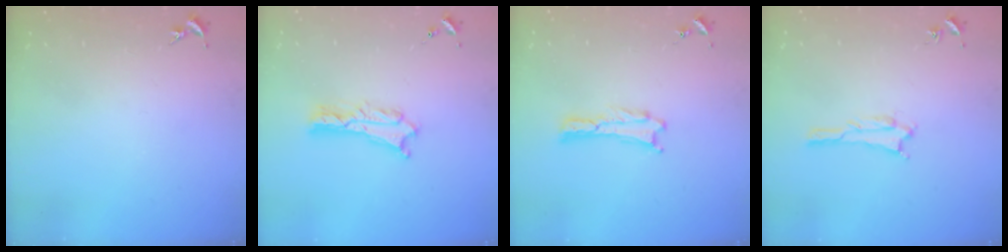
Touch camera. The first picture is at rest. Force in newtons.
{"total": 2.4, "press": 2.4, "slide": 0.2}
{"total": 0.0}
{"total": 1.1, "press": 1.1, "slide": 0.1}